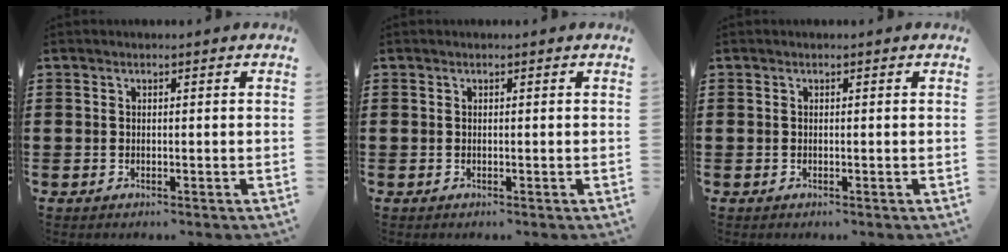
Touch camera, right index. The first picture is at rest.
{"total": 0.0}
{"total": 0.0}